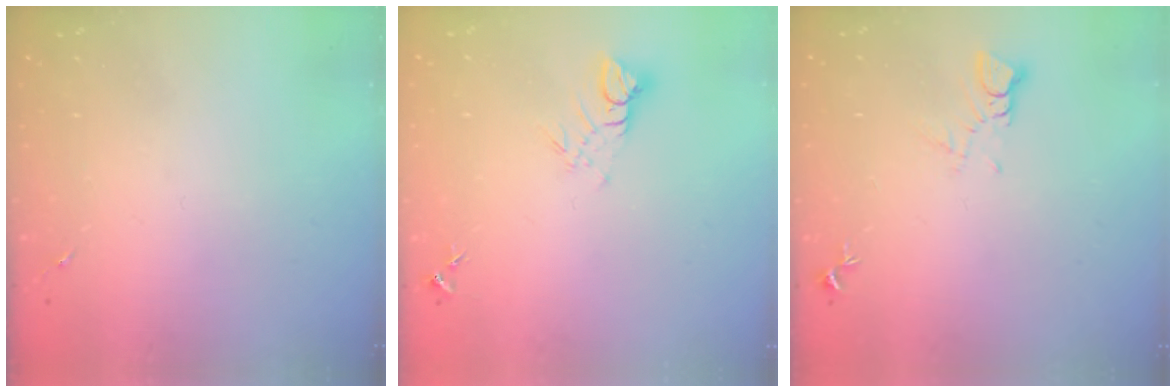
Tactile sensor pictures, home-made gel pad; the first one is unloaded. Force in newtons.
{"total": 6.6, "press": 6.6, "slide": 0.5}
{"total": 3.5, "press": 3.5, "slide": 0.3}